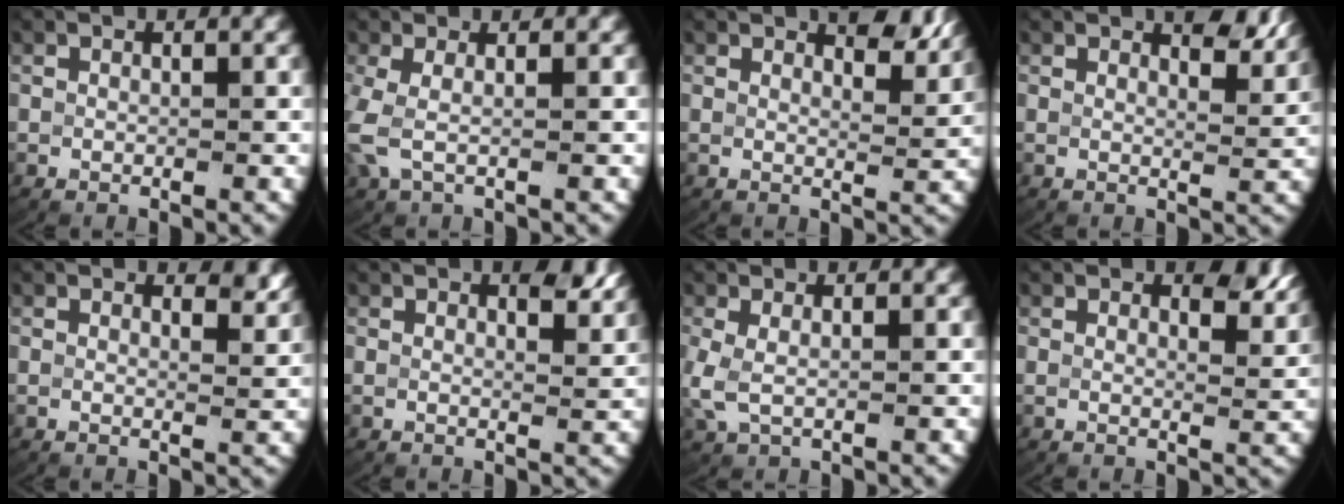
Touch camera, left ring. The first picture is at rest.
{"total": 2.5, "force": [0.2, 1.2, 2.1], "torque": [-0.071, -0.009, 0.009]}
{"total": 3.7, "force": [3.0, 0.5, 2.1], "torque": [-0.032, -0.008, 0.046]}
{"total": 3.5, "force": [2.9, 0.4, 1.9], "torque": [-0.031, -0.009, 0.045]}
{"total": 2.4, "force": [1.9, 0.4, 1.4], "torque": [-0.017, -0.011, 0.031]}
{"total": 2.5, "force": [1.8, 0.3, 1.8], "torque": [-0.024, -0.009, 0.028]}
{"total": 2.6, "force": [0.1, 1.6, 2.1], "torque": [-0.066, -0.014, 0.013]}
{"total": 3.0, "force": [2.2, 0.6, 2.0], "torque": [-0.026, -0.010, 0.034]}